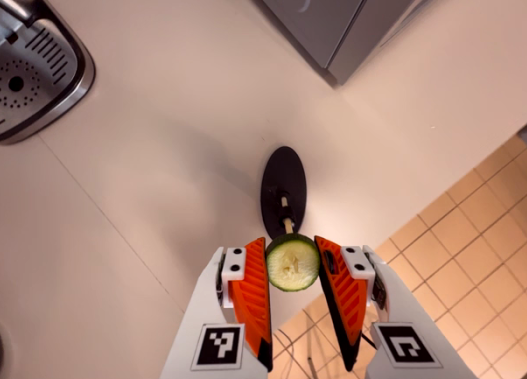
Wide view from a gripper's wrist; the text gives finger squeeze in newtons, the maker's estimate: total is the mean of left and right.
{"total": 8.1, "left": 7.9, "right": 8.4}